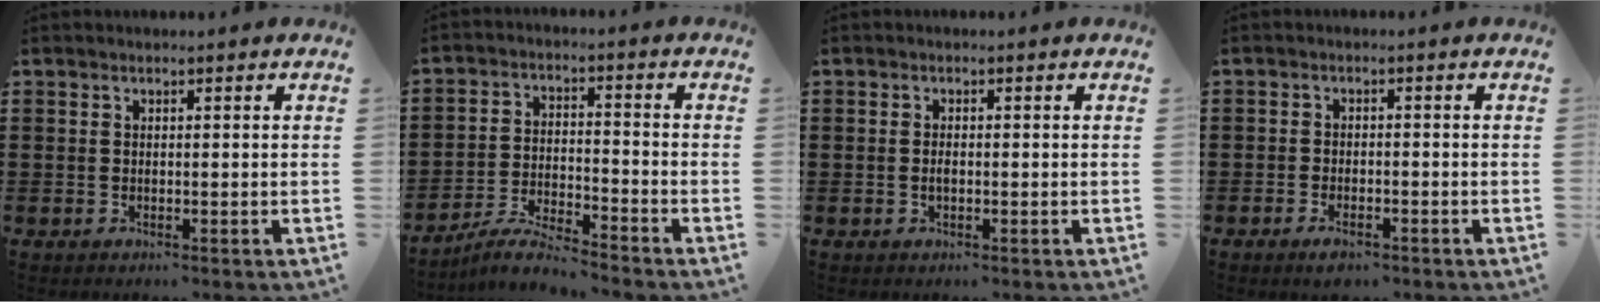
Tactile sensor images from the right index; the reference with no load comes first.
{"total": 5.6, "force": [-5.3, 0.2, 1.7], "torque": [-0.043, -0.004, -0.105]}
{"total": 1.1, "force": [-0.2, 0.4, 0.9], "torque": [-0.019, 0.000, -0.005]}
{"total": 2.1, "force": [-1.6, 0.7, 1.0], "torque": [-0.020, 0.003, -0.031]}